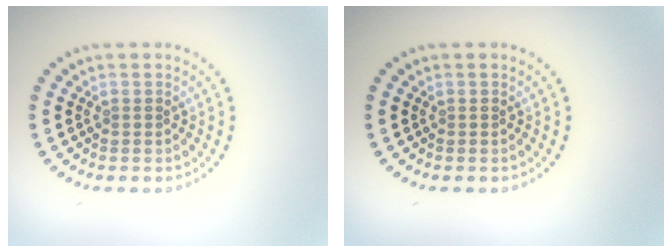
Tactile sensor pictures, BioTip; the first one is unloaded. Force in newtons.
{"total": 0.0}